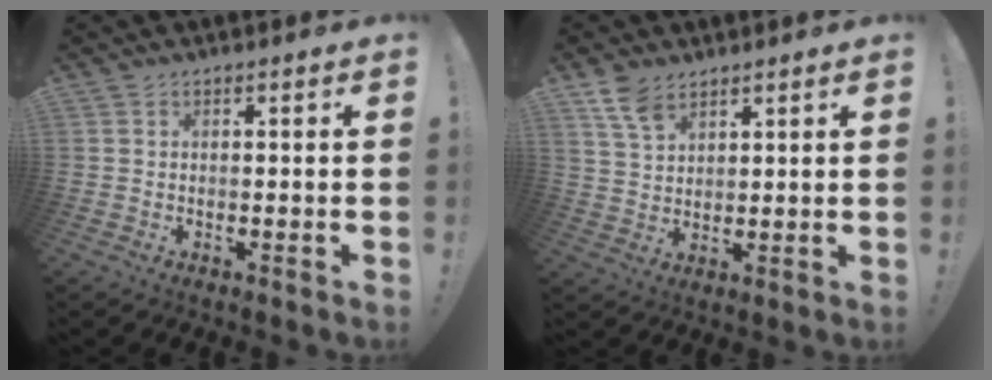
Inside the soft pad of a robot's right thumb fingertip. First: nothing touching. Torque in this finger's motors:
{"motor_torque": [-0.52, 0.65, -0.02, 0.63, 0.10]}